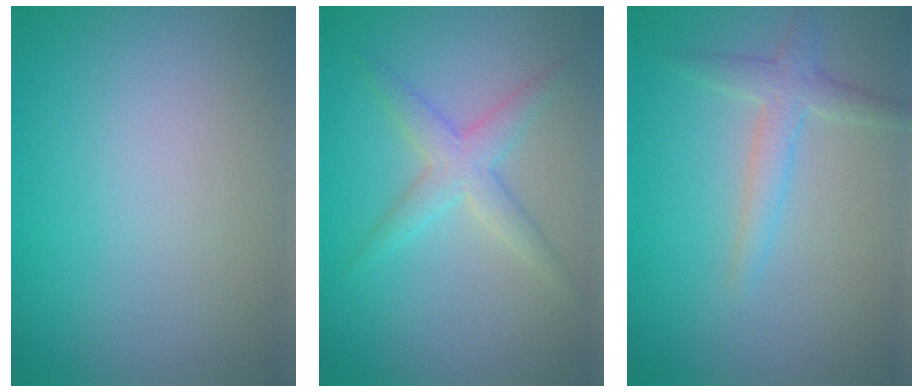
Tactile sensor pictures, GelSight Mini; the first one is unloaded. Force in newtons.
{"total": 2.9, "press": 2.9, "slide": 0.0}
{"total": 2.3, "press": 2.3, "slide": 0.1}